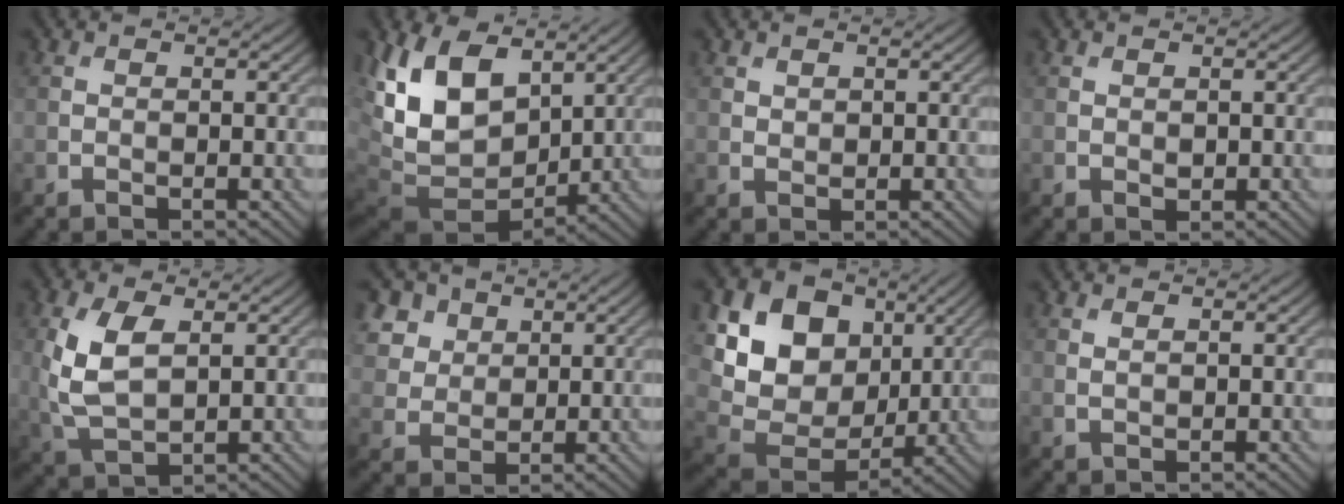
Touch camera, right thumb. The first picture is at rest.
{"total": 15.4, "force": [3.7, 10.3, 10.7], "torque": [-0.246, -0.017, 0.088]}
{"total": 0.8, "force": [0.6, 0.5, 0.2], "torque": [-0.006, -0.003, 0.015]}
{"total": 0.5, "force": [0.1, 0.3, 0.4], "torque": [-0.006, -0.001, 0.003]}
{"total": 7.6, "force": [1.4, 4.2, 6.3], "torque": [-0.159, 0.002, 0.028]}
{"total": 5.6, "force": [2.9, 4.3, 2.2], "torque": [-0.072, -0.001, 0.057]}
{"total": 16.3, "force": [5.6, 12.5, 8.9], "torque": [-0.237, 0.041, 0.128]}
{"total": 0.6, "force": [0.4, 0.1, 0.4], "torque": [-0.010, -0.001, 0.008]}